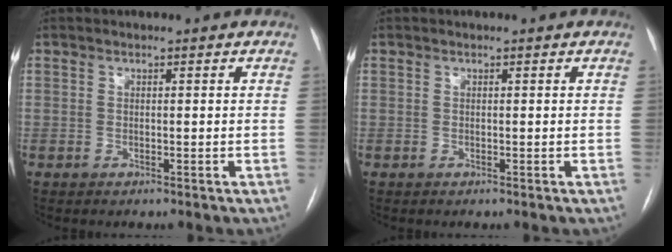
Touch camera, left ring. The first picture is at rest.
{"total": 0.0}